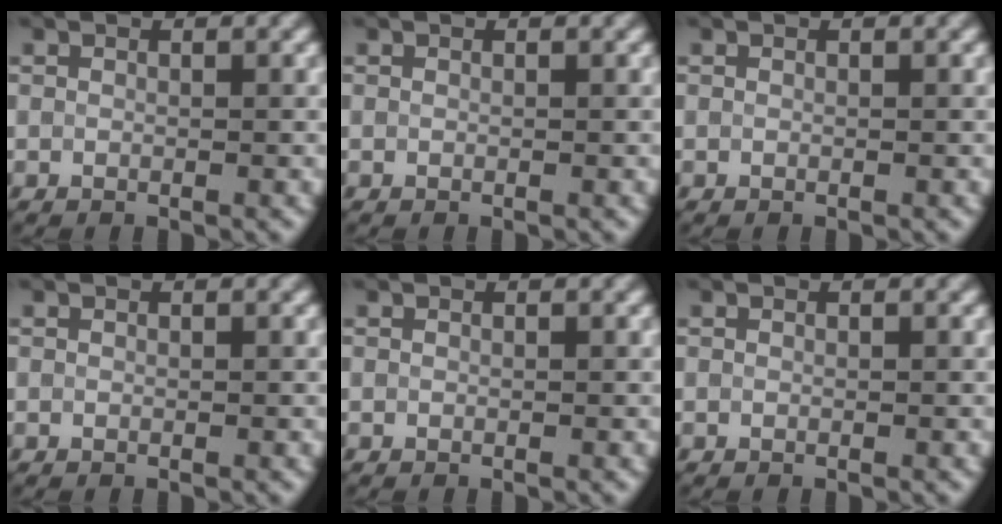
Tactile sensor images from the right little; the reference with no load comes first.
{"total": 0.0}
{"total": 0.0}
{"total": 0.0}
{"total": 0.0}
{"total": 0.0}